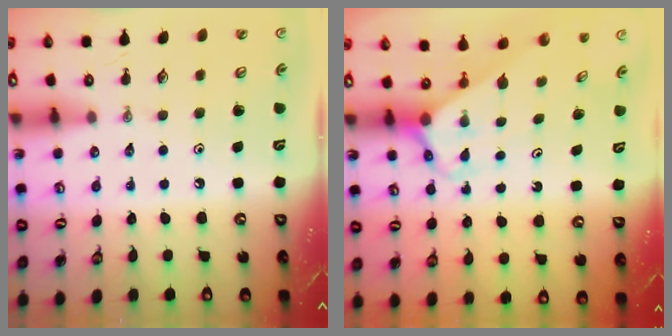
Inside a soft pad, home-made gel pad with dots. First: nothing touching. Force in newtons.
{"total": 2.8, "press": 2.8, "slide": 0.2}